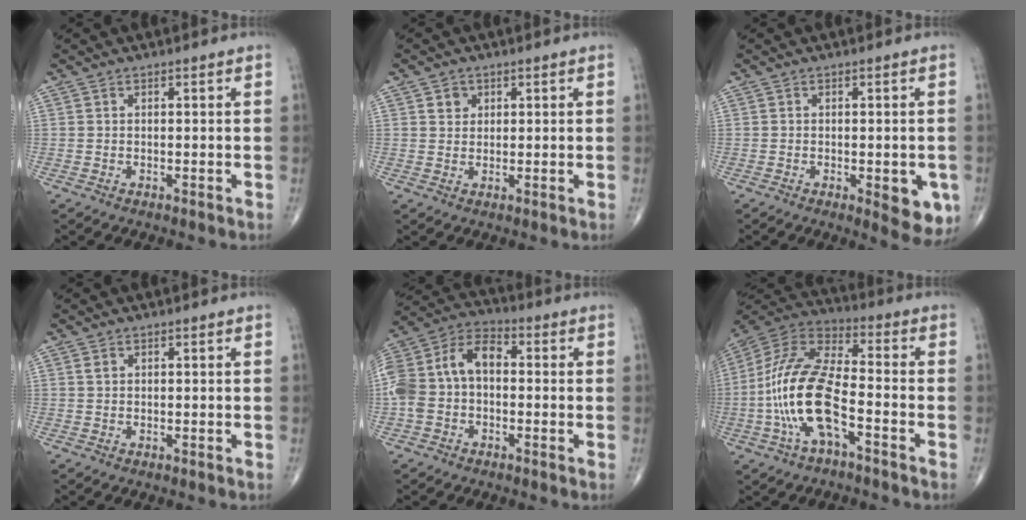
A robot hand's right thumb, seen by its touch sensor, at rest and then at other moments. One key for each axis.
{"total": 2.4, "fx": 1.0, "fy": 2.1, "fz": 0.7, "tx": 0.000, "ty": -0.005, "tz": 0.014}
{"total": 6.9, "fx": -2.0, "fy": 2.7, "fz": 6.0, "tx": -0.053, "ty": -0.008, "tz": -0.017}
{"total": 0.8, "fx": 0.4, "fy": 0.6, "fz": 0.4, "tx": -0.007, "ty": 0.002, "tz": 0.007}
{"total": 13.2, "fx": -0.4, "fy": 8.9, "fz": 9.8, "tx": -0.193, "ty": 0.047, "tz": -0.019}
{"total": 17.1, "fx": -4.9, "fy": 6.9, "fz": 14.8, "tx": -0.310, "ty": 0.042, "tz": -0.096}